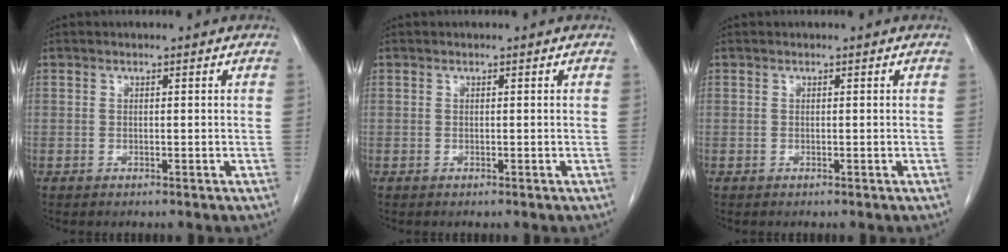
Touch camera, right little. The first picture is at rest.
{"total": 0.0}
{"total": 0.0}